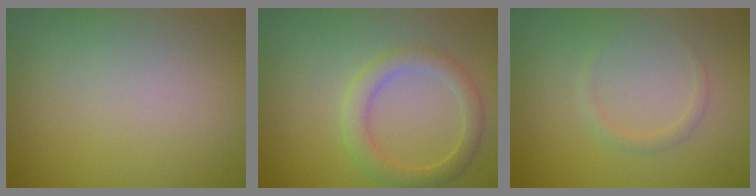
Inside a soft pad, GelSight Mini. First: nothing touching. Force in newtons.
{"total": 2.8, "press": 2.8, "slide": 0.1}
{"total": 0.9, "press": 0.9, "slide": 0.0}